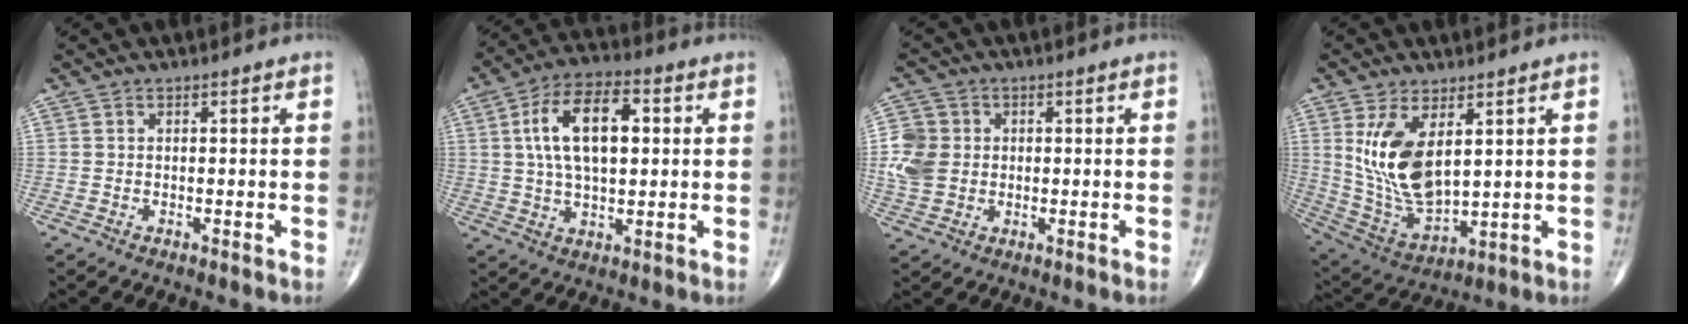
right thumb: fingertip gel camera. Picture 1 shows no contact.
{"total": 14.0, "force": [2.6, 7.1, 11.7], "torque": [-0.201, 0.013, 0.044]}
{"total": 7.5, "force": [0.2, 6.4, 3.8], "torque": [-0.065, 0.002, 0.002]}
{"total": 14.0, "force": [4.0, 7.0, 11.4], "torque": [-0.212, -0.024, 0.100]}